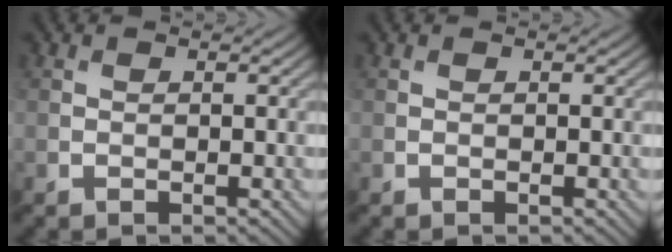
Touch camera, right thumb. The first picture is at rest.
{"total": 0.0}